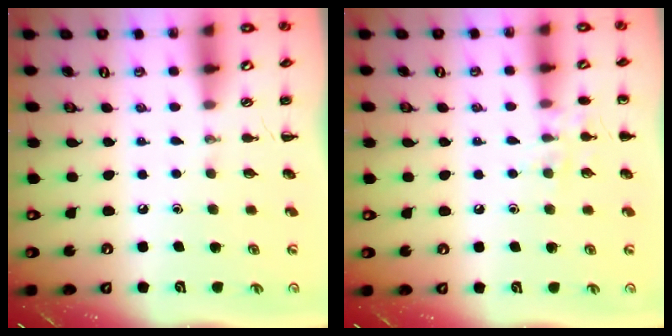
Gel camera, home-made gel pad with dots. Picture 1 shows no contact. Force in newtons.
{"total": 7.7, "press": 7.5, "slide": 1.6}